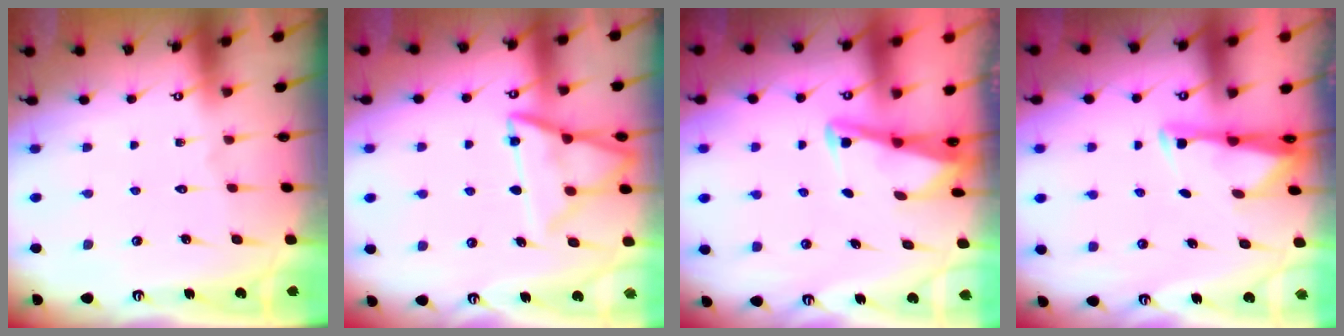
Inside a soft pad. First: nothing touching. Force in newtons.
{"total": 13.1, "press": 13.1, "slide": 1.2}
{"total": 2.9, "press": 2.9, "slide": 0.4}
{"total": 3.0, "press": 2.9, "slide": 0.4}